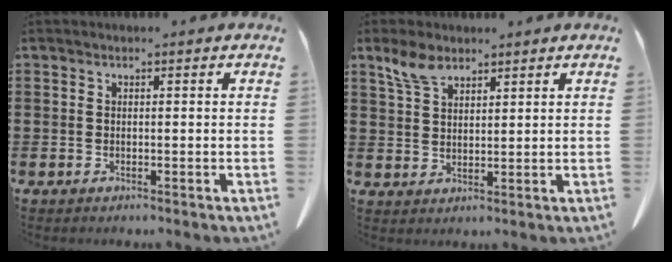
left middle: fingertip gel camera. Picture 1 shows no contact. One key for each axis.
{"total": 4.7, "fx": 3.3, "fy": 2.2, "fz": 2.5, "tx": -0.059, "ty": 0.005, "tz": 0.063}